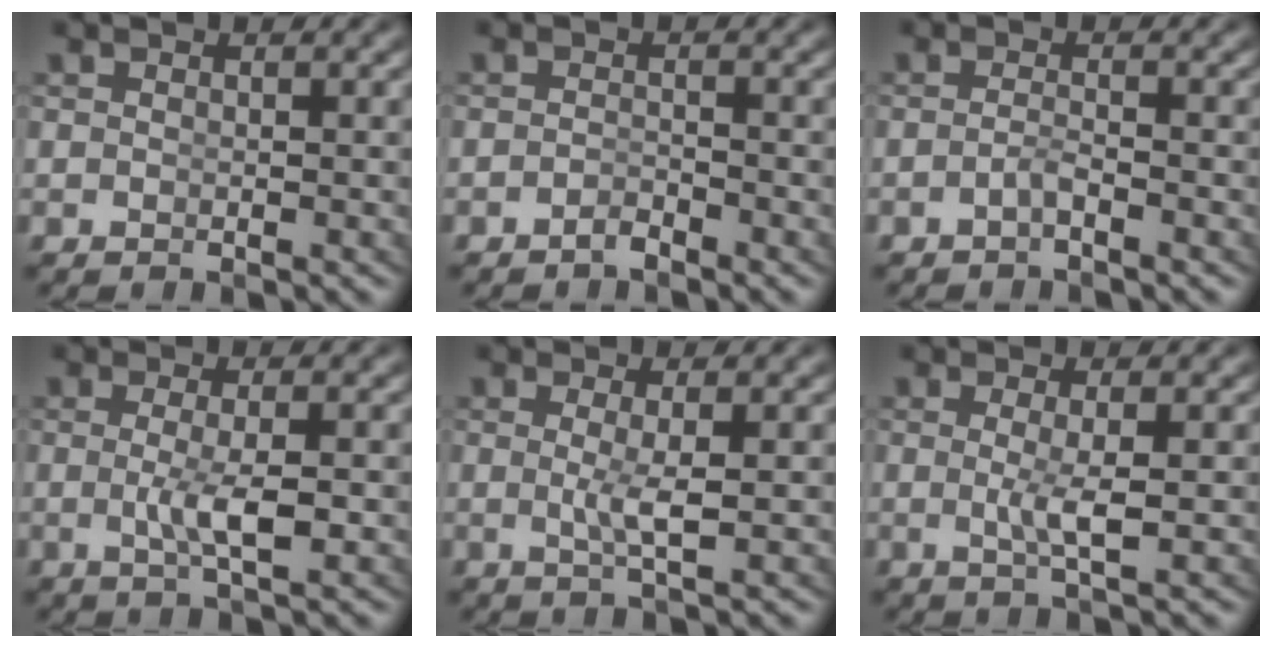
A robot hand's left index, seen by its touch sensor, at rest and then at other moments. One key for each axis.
{"total": 1.4, "fx": -1.4, "fy": -0.1, "fz": 0.2, "tx": -0.001, "ty": -0.003, "tz": -0.023}
{"total": 1.5, "fx": -1.4, "fy": -0.4, "fz": 0.4, "tx": -0.011, "ty": -0.006, "tz": -0.021}
{"total": 2.8, "fx": -0.5, "fy": -0.1, "fz": 2.7, "tx": -0.055, "ty": -0.013, "tz": 0.000}
{"total": 2.0, "fx": -0.1, "fy": -0.5, "fz": 1.9, "tx": -0.044, "ty": -0.016, "tz": 0.009}
{"total": 2.1, "fx": -0.2, "fy": -0.5, "fz": 2.0, "tx": -0.046, "ty": -0.016, "tz": 0.007}